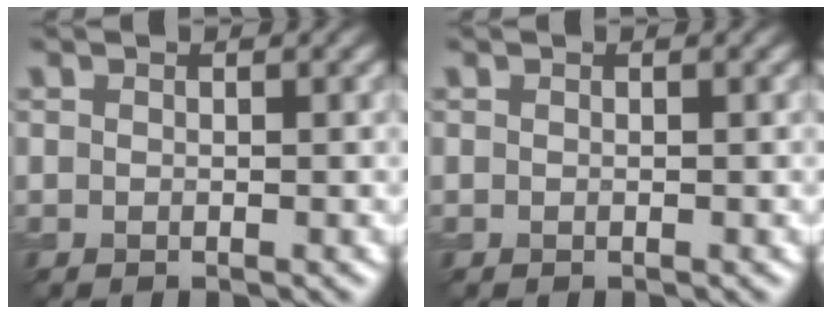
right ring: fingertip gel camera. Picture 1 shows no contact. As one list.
[{"total": 0.0}]